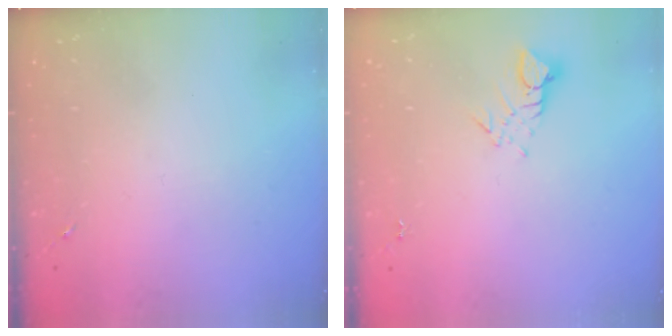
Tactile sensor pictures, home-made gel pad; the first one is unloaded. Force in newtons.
{"total": 3.5, "press": 3.5, "slide": 0.3}